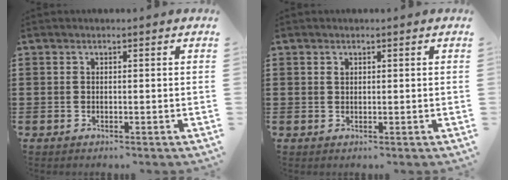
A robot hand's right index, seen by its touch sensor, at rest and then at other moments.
{"total": 0.6, "force": [0.3, 0.5, 0.2], "torque": [-0.007, 0.002, 0.007]}